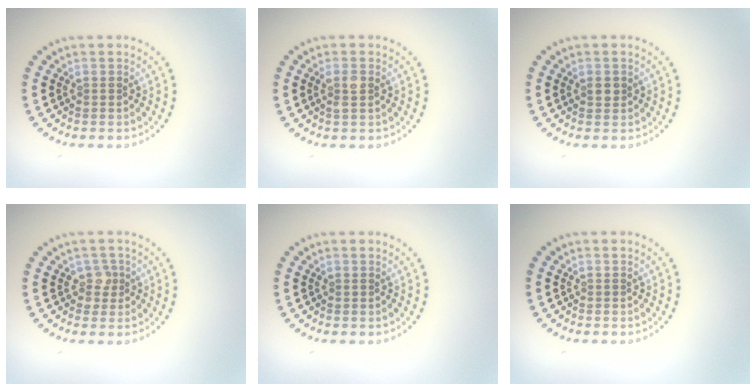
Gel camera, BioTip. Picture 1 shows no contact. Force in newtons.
{"total": 1.4, "press": 1.3, "slide": 0.5}
{"total": 1.0, "press": 0.9, "slide": 0.3}
{"total": 1.4, "press": 1.1, "slide": 0.9}
{"total": 0.0}
{"total": 0.0}